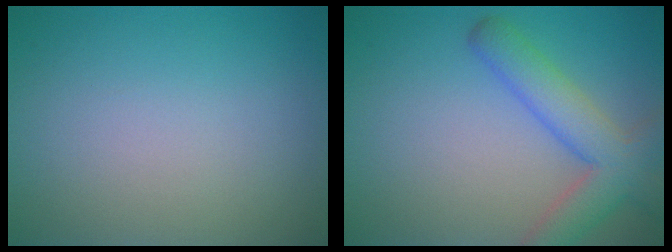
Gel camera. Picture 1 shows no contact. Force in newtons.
{"total": 5.4, "press": 5.3, "slide": 0.3}